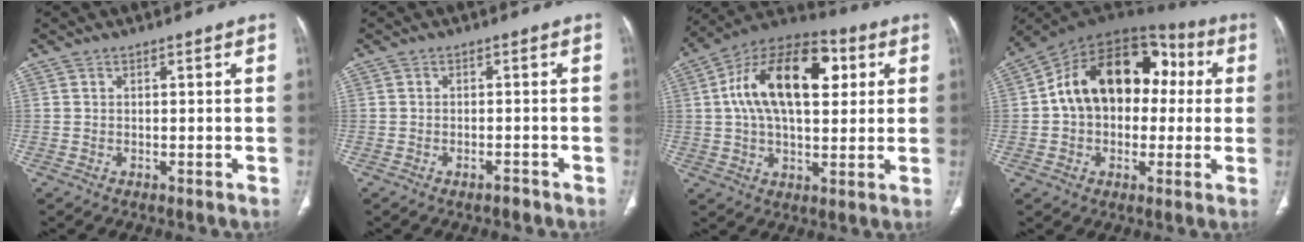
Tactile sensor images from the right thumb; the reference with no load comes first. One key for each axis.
{"total": 1.4, "fx": -1.1, "fy": 0.6, "fz": 0.7, "tx": -0.012, "ty": 0.004, "tz": -0.016}
{"total": 21.2, "fx": 5.1, "fy": 11.5, "fz": 17.1, "tx": -0.264, "ty": 0.016, "tz": 0.072}
{"total": 21.0, "fx": 2.1, "fy": 14.5, "fz": 15.0, "tx": -0.206, "ty": 0.049, "tz": 0.027}